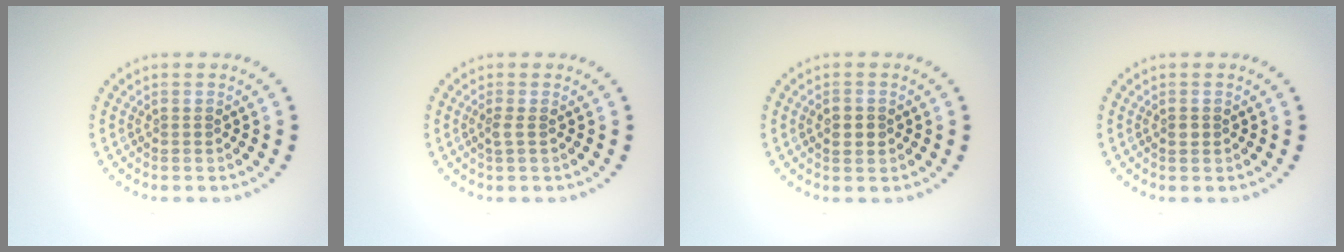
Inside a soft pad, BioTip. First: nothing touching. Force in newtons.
{"total": 0.9, "press": 0.7, "slide": 0.6}
{"total": 1.5, "press": 1.5, "slide": 0.1}
{"total": 0.7, "press": 0.6, "slide": 0.2}